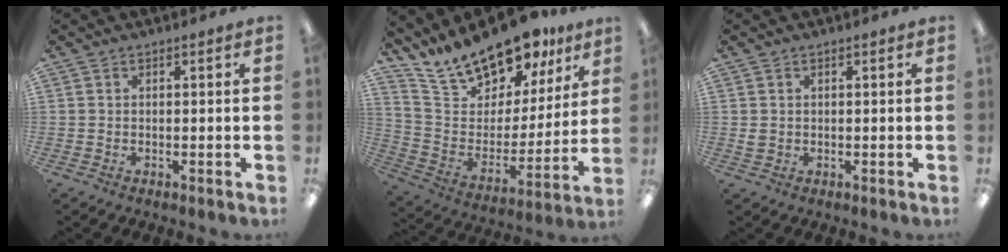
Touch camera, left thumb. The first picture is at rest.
{"total": 19.9, "force": [17.4, 7.2, 6.3], "torque": [-0.128, -0.133, 0.310]}
{"total": 1.3, "force": [0.4, 1.1, 0.6], "torque": [-0.014, 0.005, 0.006]}